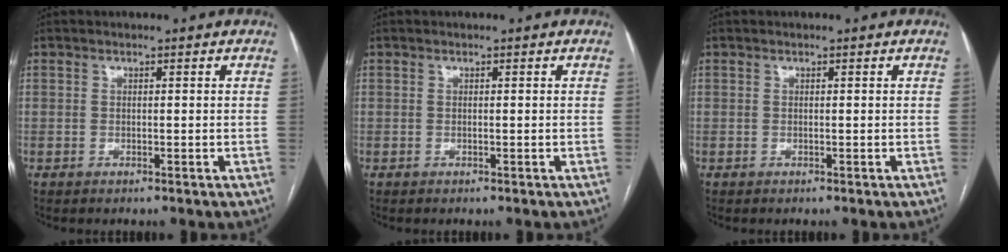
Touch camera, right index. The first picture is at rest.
{"total": 0.0}
{"total": 0.0}